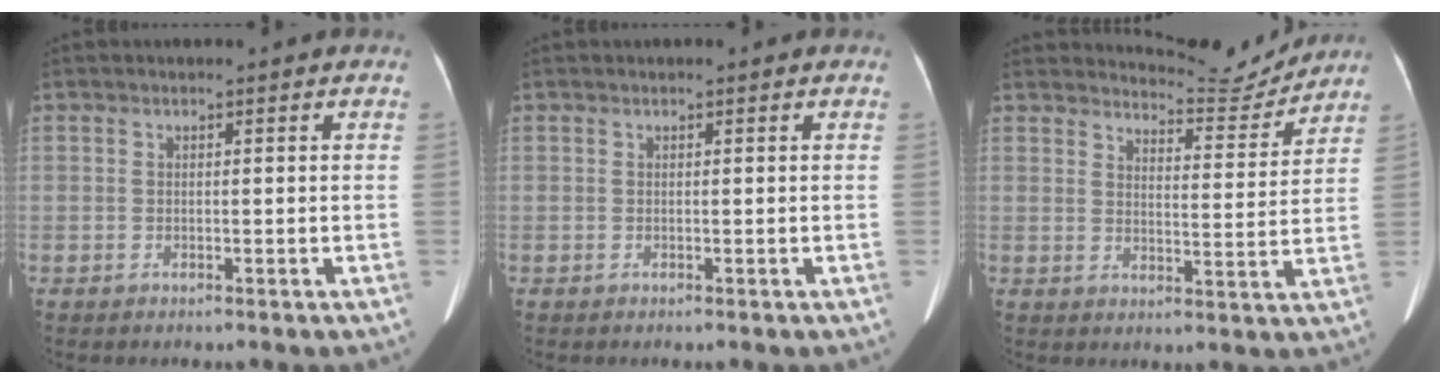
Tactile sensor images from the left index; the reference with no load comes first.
{"total": 0.0}
{"total": 7.7, "force": [7.7, 0.4, -0.5], "torque": [0.001, -0.018, 0.105]}